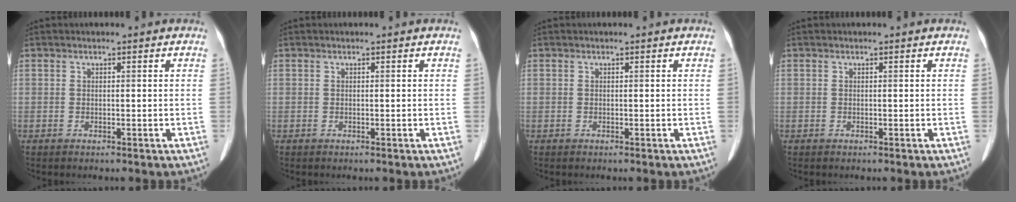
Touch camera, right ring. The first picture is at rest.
{"total": 0.0}
{"total": 0.0}
{"total": 0.0}